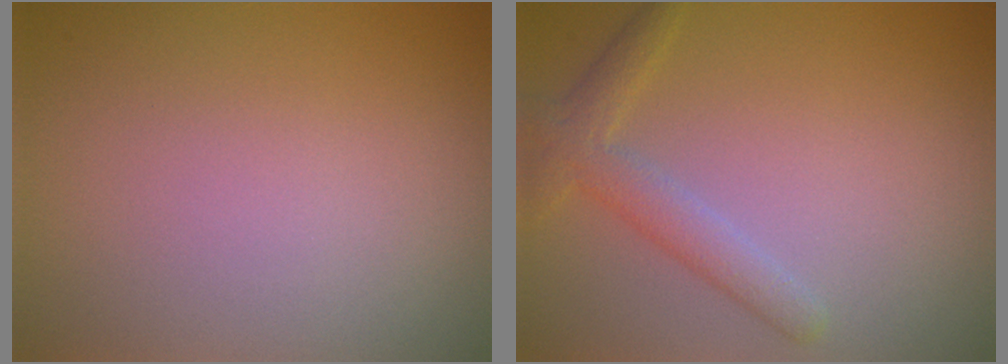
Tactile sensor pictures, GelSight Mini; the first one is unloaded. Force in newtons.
{"total": 2.7, "press": 2.7, "slide": 0.1}